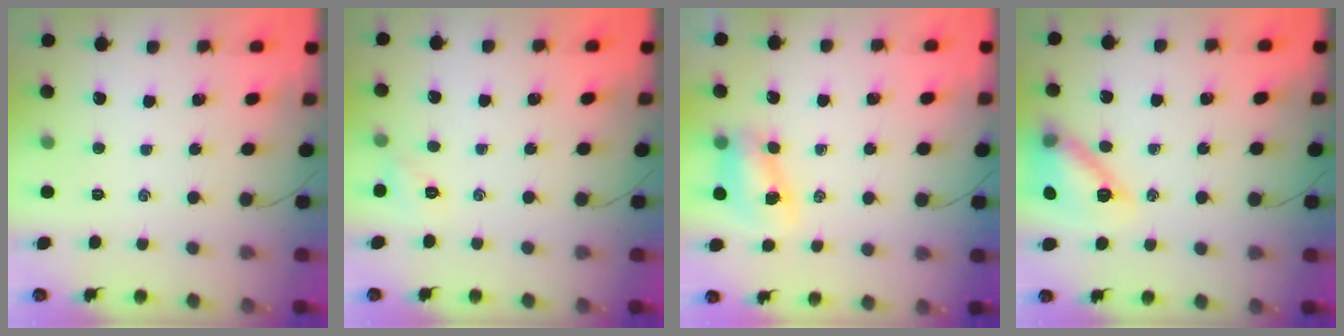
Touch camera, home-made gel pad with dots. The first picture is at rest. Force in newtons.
{"total": 2.9, "press": 2.8, "slide": 0.5}
{"total": 7.6, "press": 7.5, "slide": 1.0}
{"total": 13.4, "press": 13.3, "slide": 1.8}